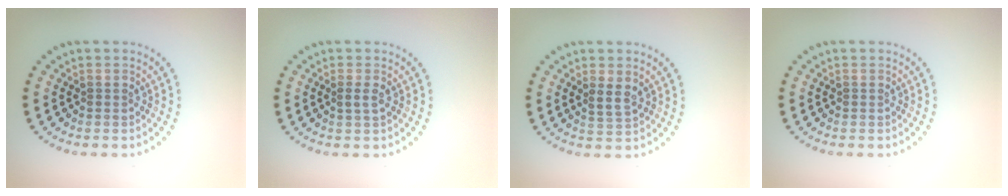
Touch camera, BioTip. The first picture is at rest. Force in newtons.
{"total": 1.0, "press": 1.0, "slide": 0.4}
{"total": 1.6, "press": 1.3, "slide": 1.0}
{"total": 0.0}